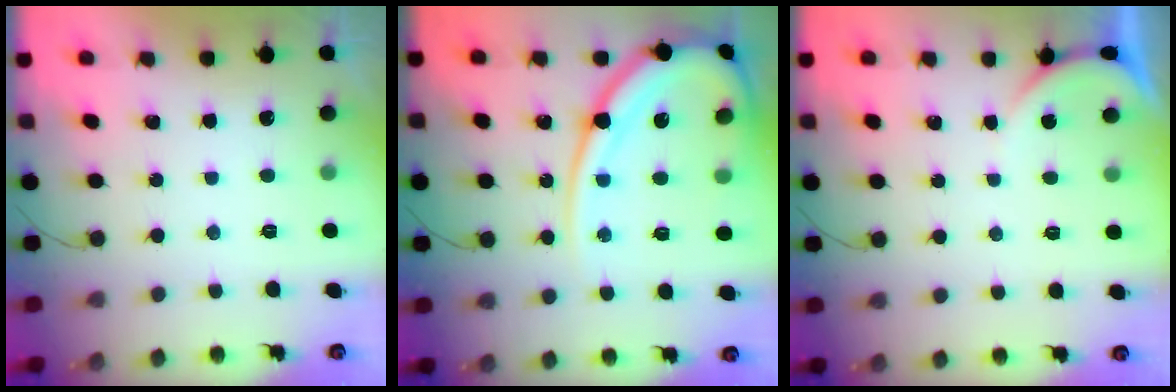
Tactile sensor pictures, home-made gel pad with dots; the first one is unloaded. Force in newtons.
{"total": 16.3, "press": 16.2, "slide": 1.5}
{"total": 1.6, "press": 1.6, "slide": 0.1}